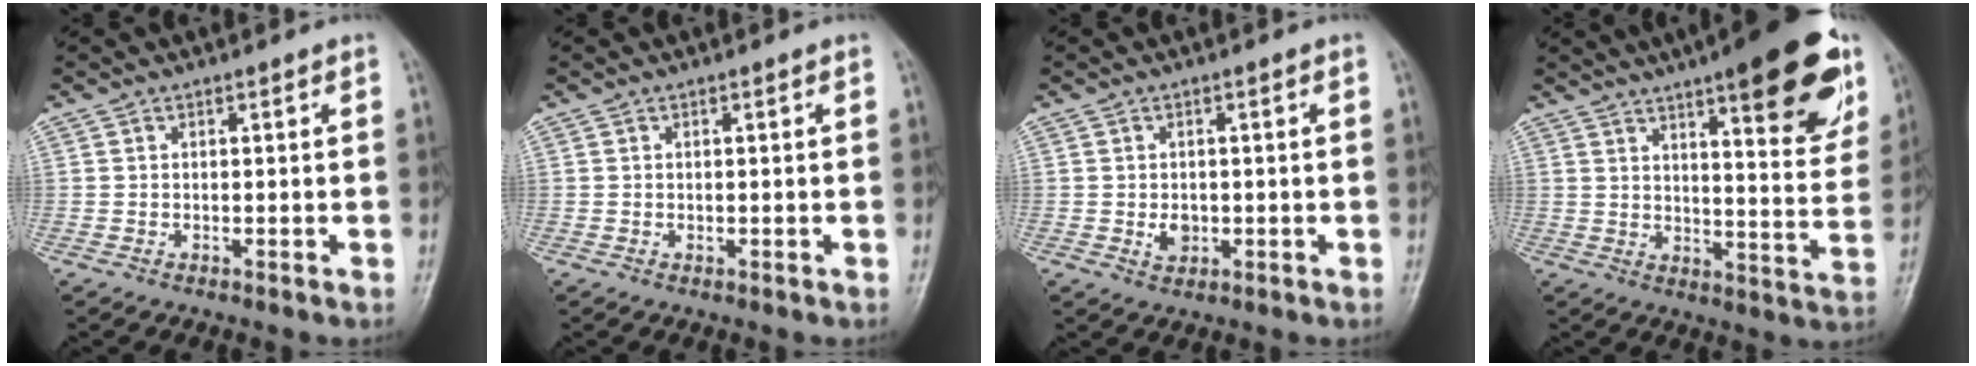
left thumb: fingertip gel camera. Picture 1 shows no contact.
{"total": 0.6, "force": [0.2, 0.4, 0.5], "torque": [-0.005, 0.003, 0.003]}
{"total": 2.7, "force": [-0.3, 2.1, 1.7], "torque": [-0.018, -0.001, -0.002]}
{"total": 20.8, "force": [11.8, 5.4, 16.3], "torque": [-0.183, -0.045, 0.161]}